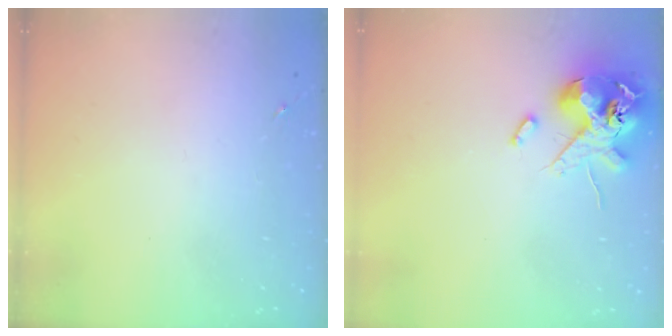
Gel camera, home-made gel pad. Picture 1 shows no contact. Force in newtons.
{"total": 14.1, "press": 13.9, "slide": 2.5}